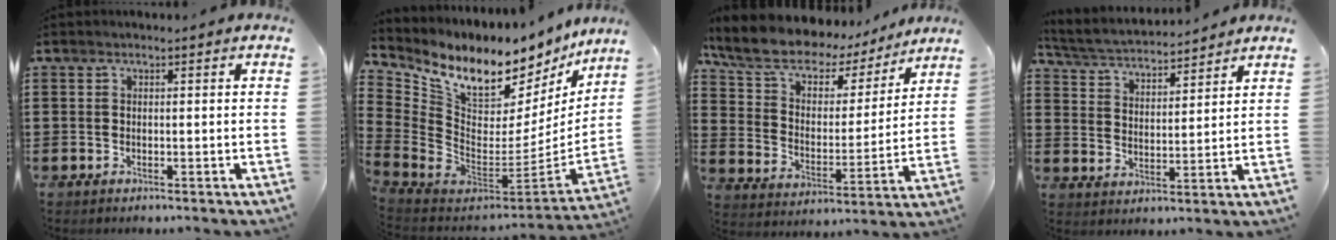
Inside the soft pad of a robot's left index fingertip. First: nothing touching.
{"total": 9.3, "force": [7.3, 3.8, 4.2], "torque": [-0.110, -0.076, 0.126]}
{"total": 9.5, "force": [7.7, 3.9, 4.0], "torque": [-0.115, -0.042, 0.134]}
{"total": 4.0, "force": [3.9, 0.4, 0.8], "torque": [-0.037, -0.023, 0.064]}